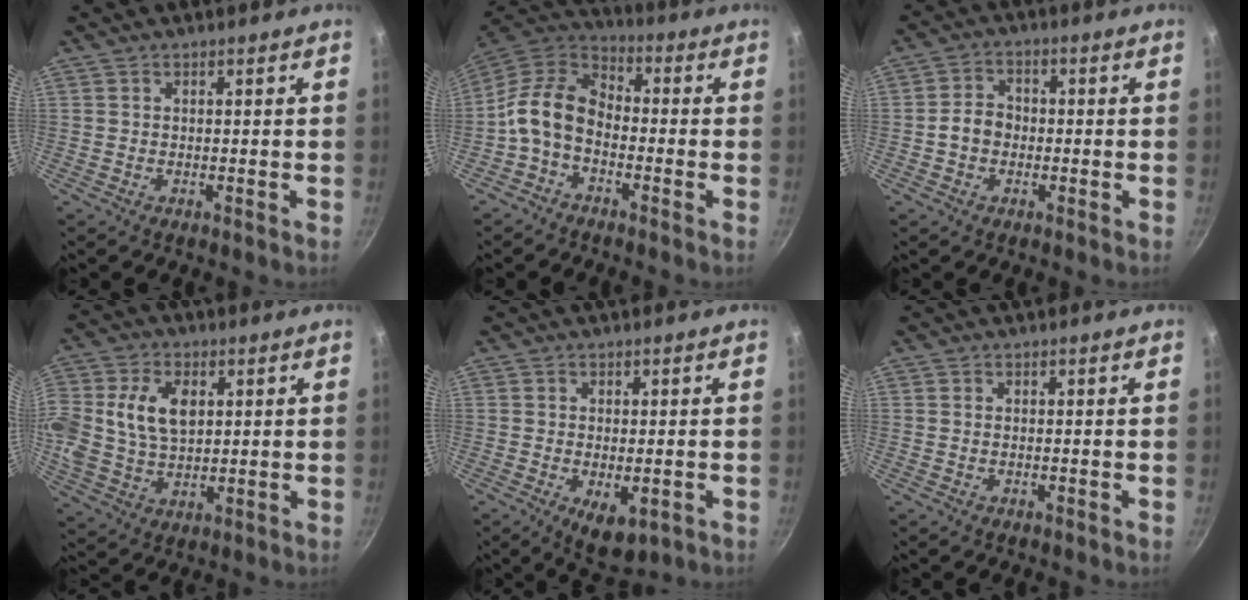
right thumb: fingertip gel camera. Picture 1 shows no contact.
{"total": 11.0, "force": [-3.0, 7.4, 7.5], "torque": [-0.138, 0.051, -0.072]}
{"total": 5.0, "force": [-0.9, 4.0, 2.7], "torque": [-0.036, 0.019, -0.024]}
{"total": 15.5, "force": [3.2, 10.5, 11.0], "torque": [-0.234, -0.001, 0.065]}
{"total": 6.1, "force": [-1.9, 3.0, 5.0], "torque": [-0.073, -0.010, -0.018]}
{"total": 0.0}